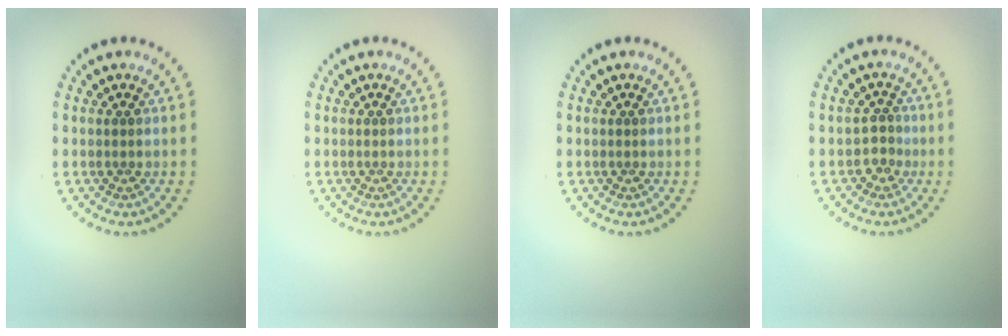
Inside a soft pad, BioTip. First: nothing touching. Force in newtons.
{"total": 0.0}
{"total": 0.0}
{"total": 1.7, "press": 1.2, "slide": 1.2}